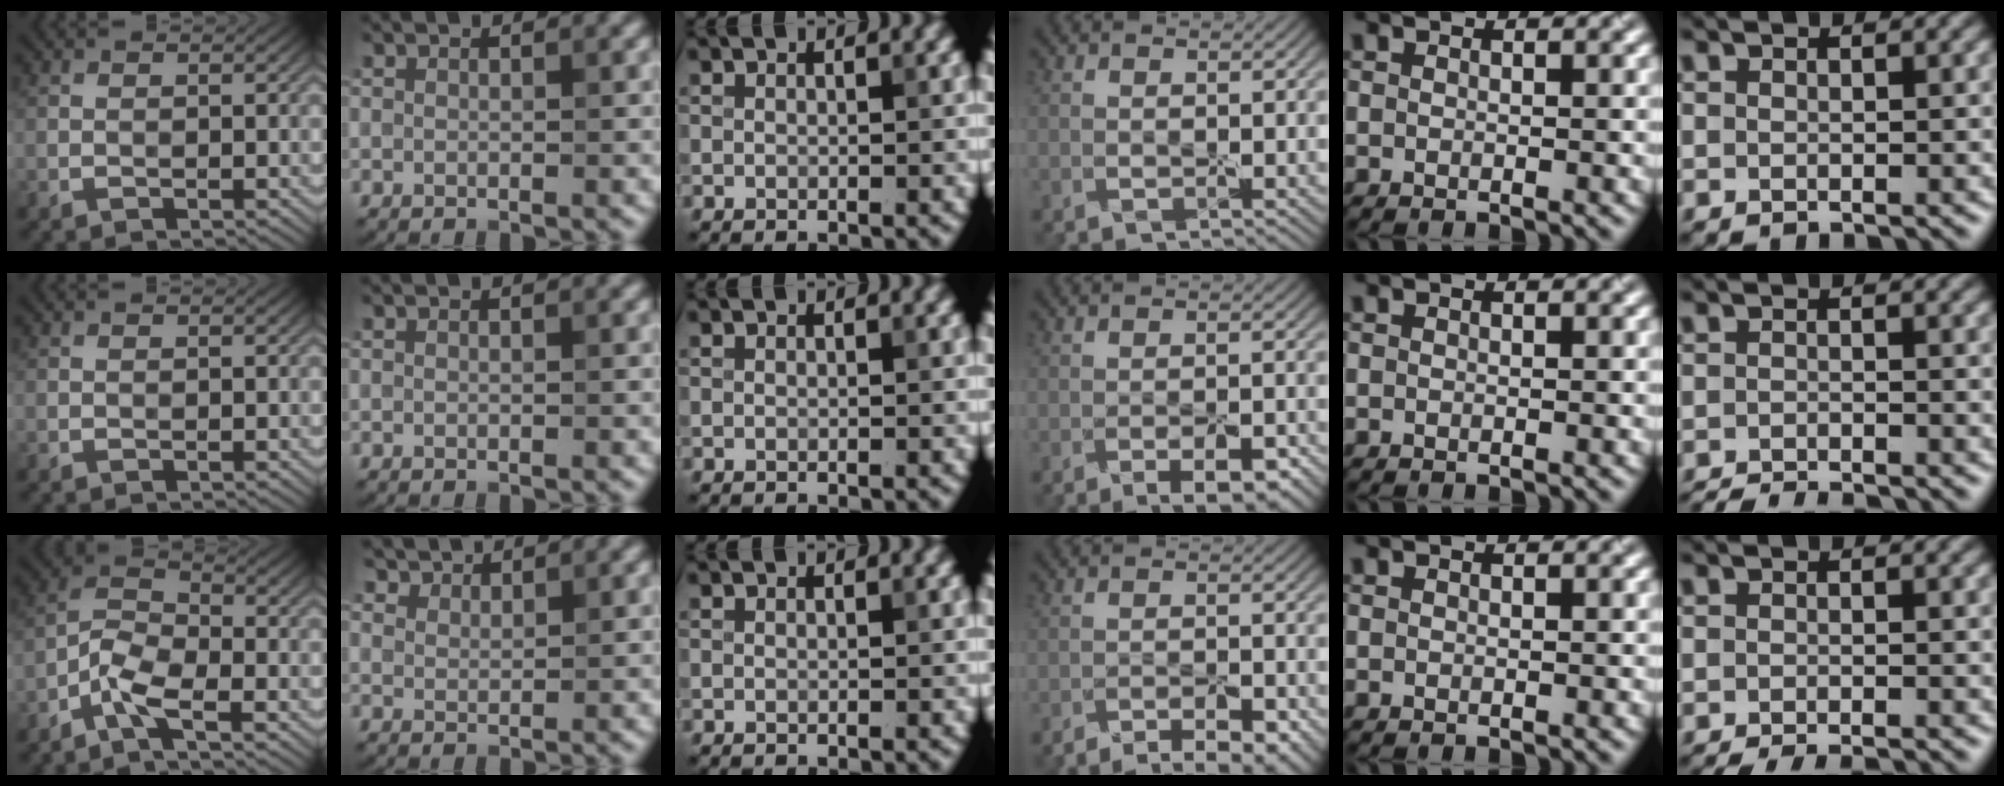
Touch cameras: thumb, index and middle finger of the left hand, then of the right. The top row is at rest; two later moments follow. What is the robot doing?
{"motion": "peel", "object": "small bumper sticker"}